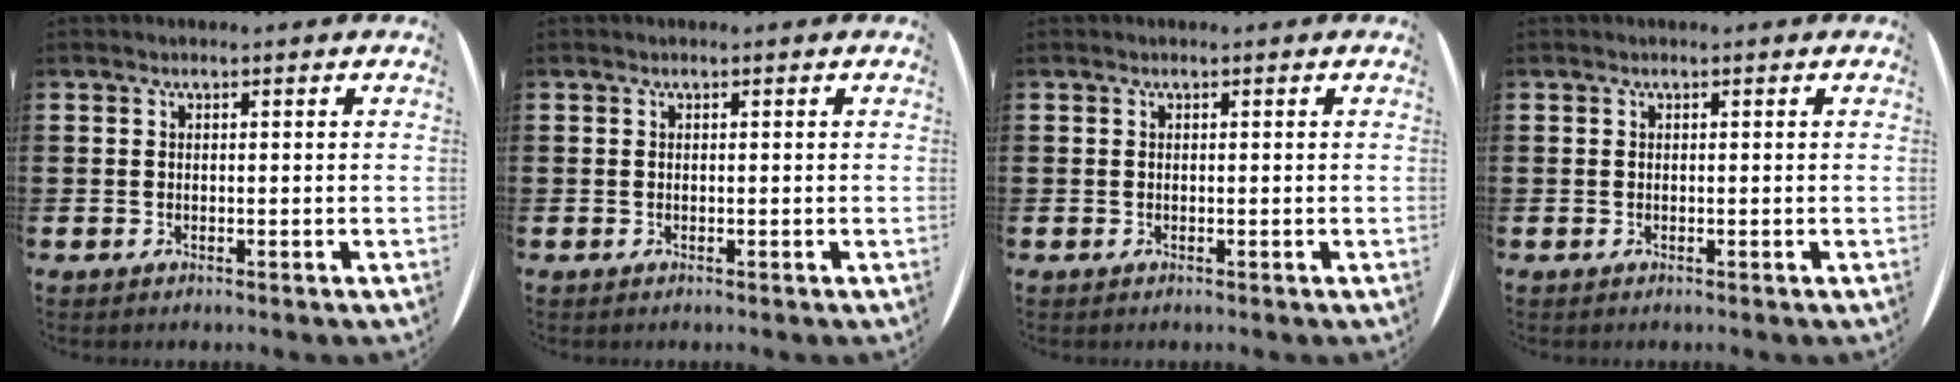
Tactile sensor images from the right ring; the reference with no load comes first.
{"total": 0.0}
{"total": 0.0}
{"total": 0.0}